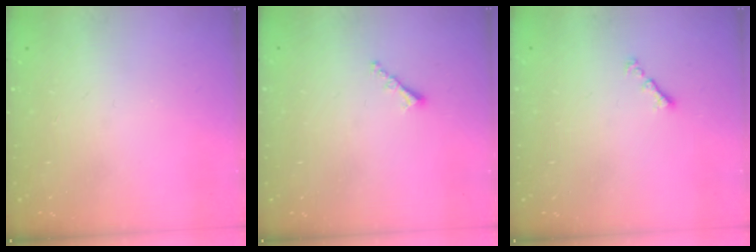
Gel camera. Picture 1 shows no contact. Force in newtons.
{"total": 1.0, "press": 0.9, "slide": 0.4}
{"total": 1.3, "press": 1.2, "slide": 0.5}